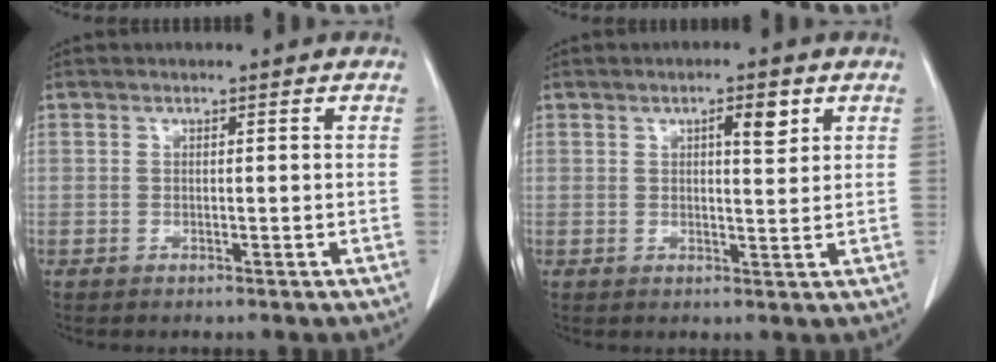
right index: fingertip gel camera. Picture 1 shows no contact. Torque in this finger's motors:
{"motor_torque": [0.24, 0.24, 0.05, 0.04]}